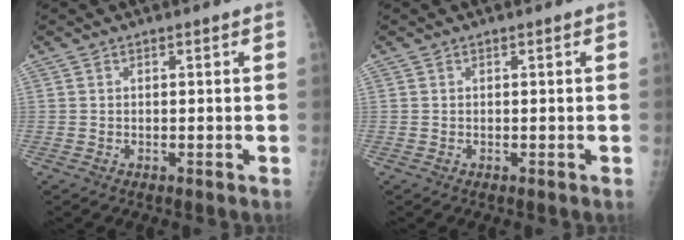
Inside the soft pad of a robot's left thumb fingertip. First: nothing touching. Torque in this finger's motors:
{"motor_torque": [0.00, 0.00, 0.00, 0.00, 0.00]}